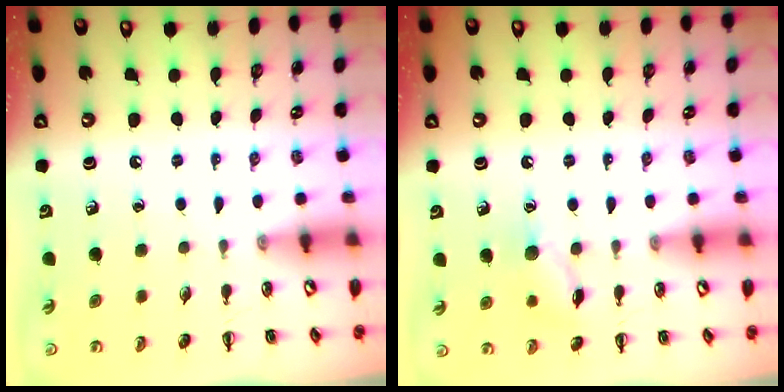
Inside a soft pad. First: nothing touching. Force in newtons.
{"total": 8.8, "press": 8.8, "slide": 0.5}